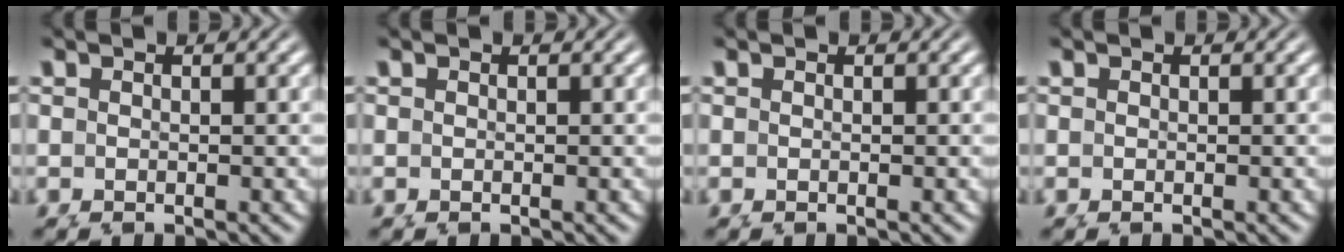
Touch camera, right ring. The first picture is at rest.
{"total": 0.0}
{"total": 0.0}
{"total": 0.0}